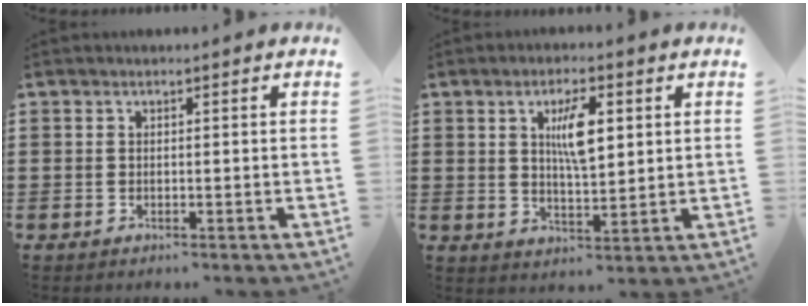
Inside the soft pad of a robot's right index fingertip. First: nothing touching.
{"total": 6.4, "force": [1.9, 2.1, 5.8], "torque": [-0.102, 0.001, 0.026]}